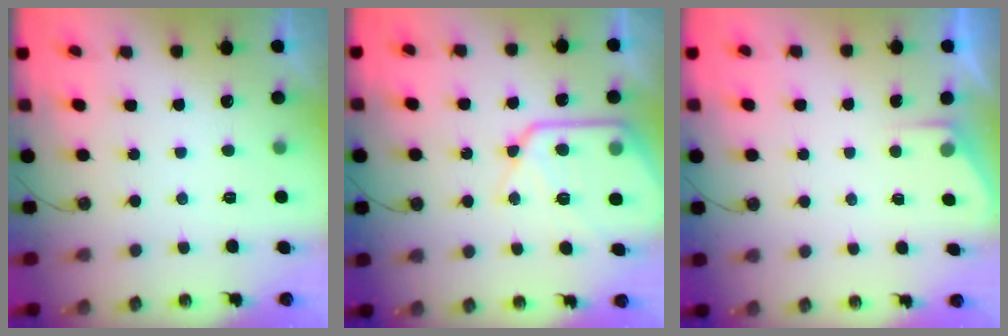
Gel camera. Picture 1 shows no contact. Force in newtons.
{"total": 15.7, "press": 15.6, "slide": 1.3}
{"total": 2.4, "press": 2.4, "slide": 0.4}